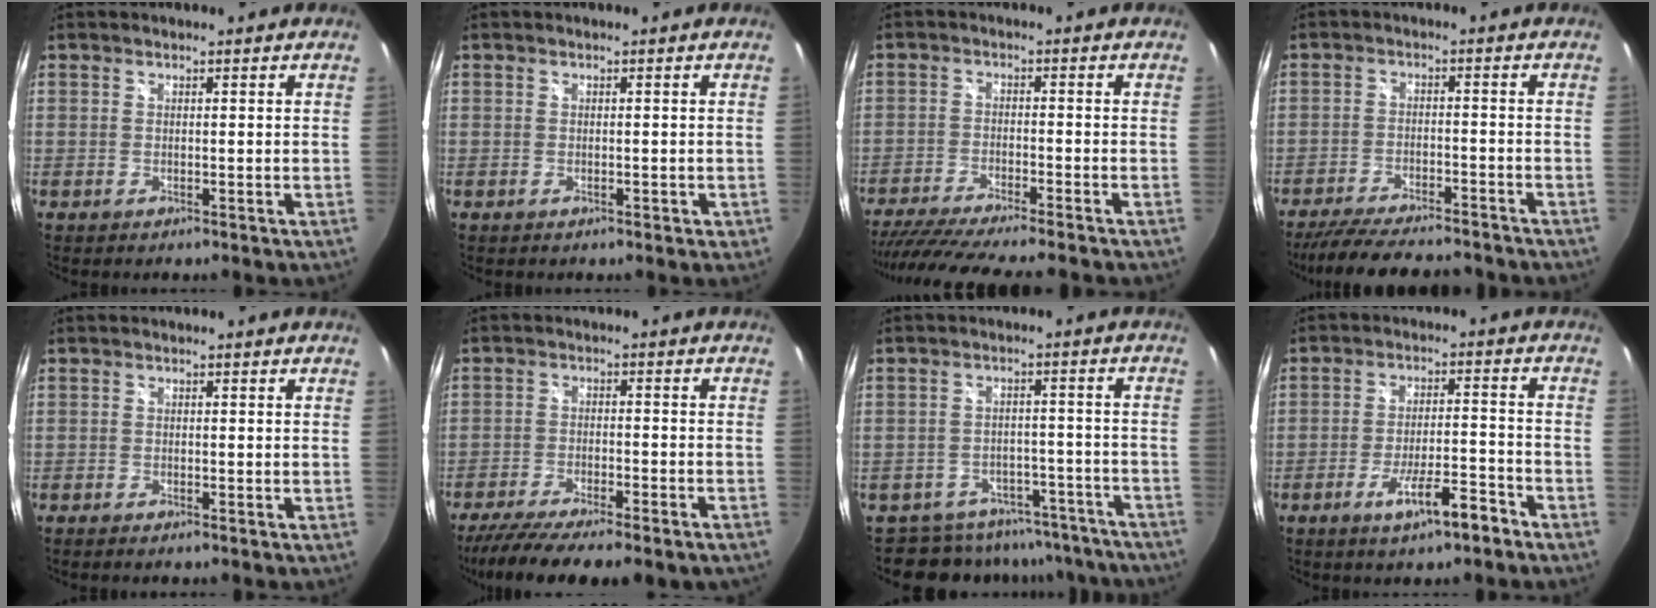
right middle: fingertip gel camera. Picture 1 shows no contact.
{"total": 1.0, "force": [-0.4, 0.6, 0.6], "torque": [-0.006, 0.000, -0.006]}
{"total": 15.1, "force": [-13.2, 0.6, 7.3], "torque": [-0.150, -0.032, -0.213]}
{"total": 16.5, "force": [-14.3, 3.4, 7.5], "torque": [-0.149, -0.024, -0.216]}
{"total": 1.2, "force": [-1.1, 0.1, 0.5], "torque": [-0.015, -0.005, -0.022]}
{"total": 15.3, "force": [-12.6, 2.0, 8.4], "torque": [-0.168, -0.048, -0.195]}
{"total": 14.4, "force": [-12.7, 6.3, 2.6], "torque": [-0.045, 0.029, -0.152]}
{"total": 8.3, "force": [-5.6, 1.4, 6.0], "torque": [-0.111, -0.005, -0.085]}